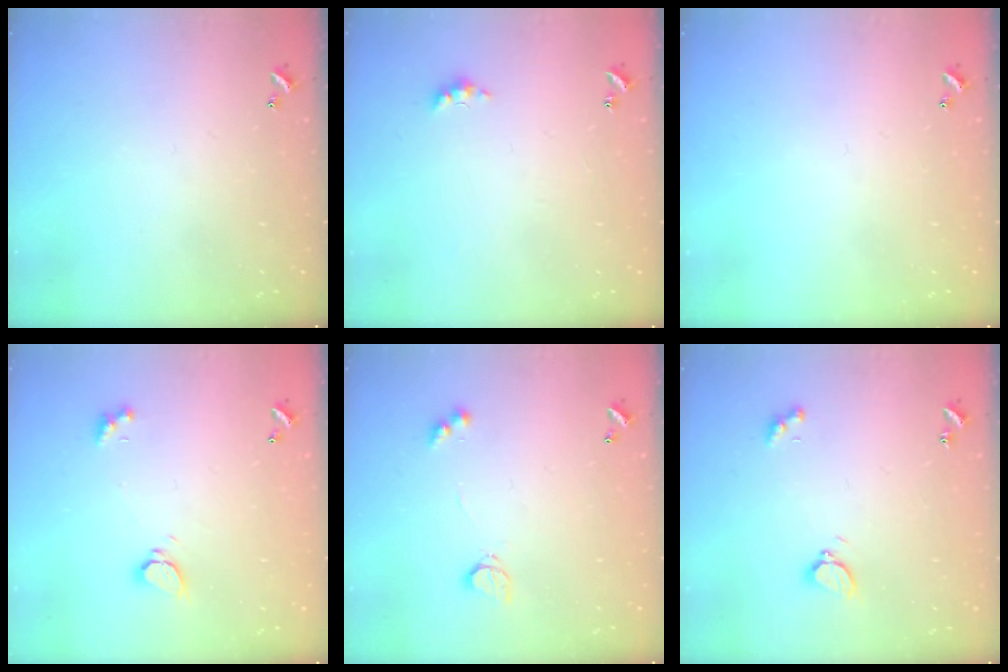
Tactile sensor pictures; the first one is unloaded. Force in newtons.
{"total": 2.8, "press": 2.7, "slide": 0.7}
{"total": 0.0}
{"total": 2.4, "press": 2.3, "slide": 0.4}
{"total": 3.0, "press": 2.9, "slide": 0.6}
{"total": 2.8, "press": 2.8, "slide": 0.5}